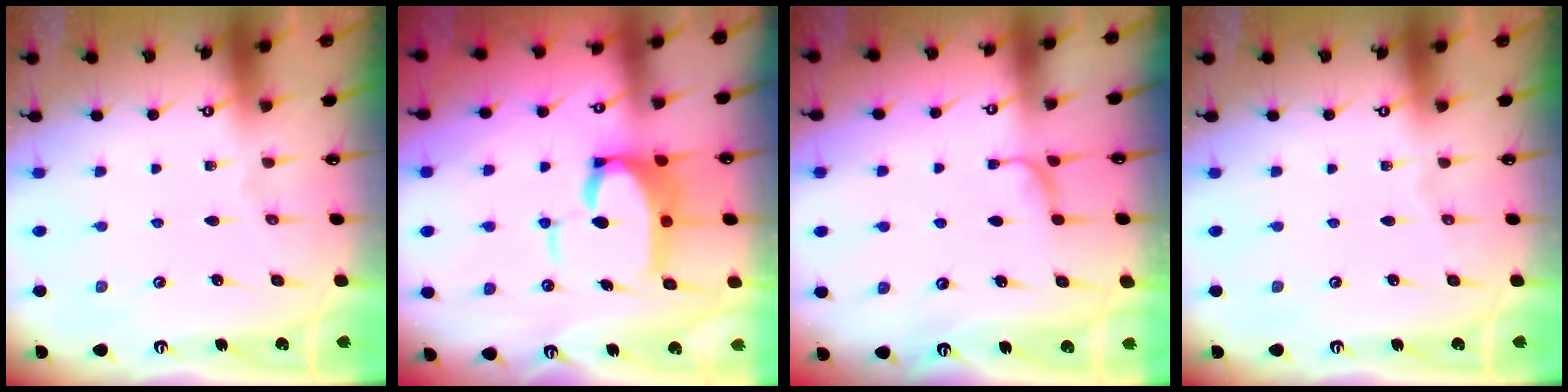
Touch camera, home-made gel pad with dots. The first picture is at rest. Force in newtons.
{"total": 9.9, "press": 9.8, "slide": 1.1}
{"total": 1.9, "press": 1.8, "slide": 0.6}
{"total": 0.0}